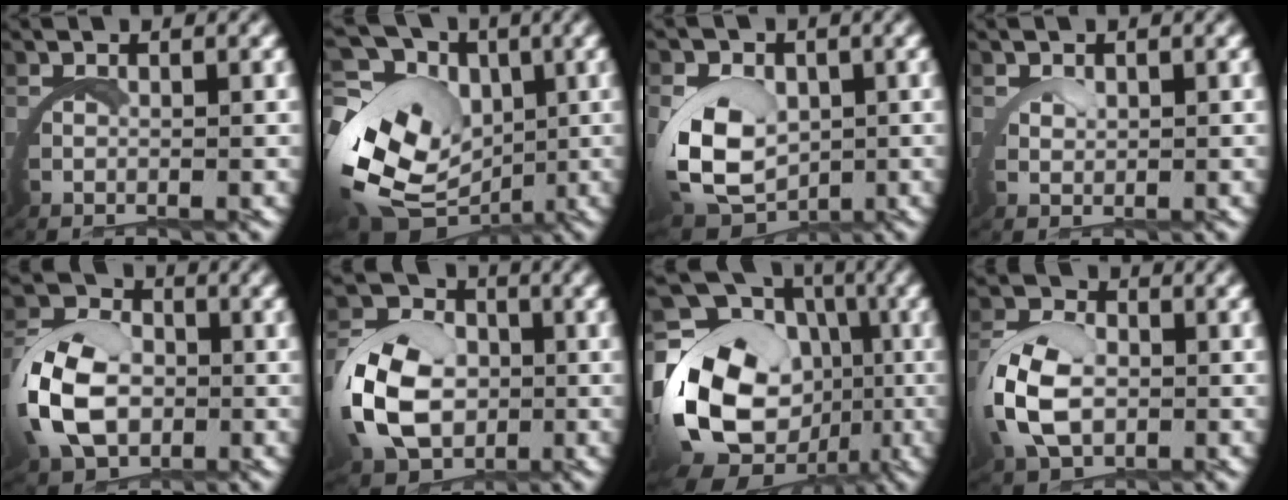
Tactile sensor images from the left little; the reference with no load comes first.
{"total": 12.4, "force": [-0.7, 9.6, 7.9], "torque": [-0.161, -0.043, 0.002]}
{"total": 6.9, "force": [-0.1, 5.1, 4.6], "torque": [-0.125, -0.033, 0.013]}
{"total": 1.3, "force": [1.2, -0.3, 0.3], "torque": [-0.012, -0.004, 0.027]}
{"total": 6.8, "force": [0.2, 4.7, 4.9], "torque": [-0.111, 0.001, 0.003]}
{"total": 8.0, "force": [-0.1, 5.9, 5.4], "torque": [-0.127, -0.011, -0.001]}
{"total": 15.5, "force": [-1.8, 12.7, 8.7], "torque": [-0.196, -0.053, -0.022]}
{"total": 5.1, "force": [0.4, 3.2, 4.0], "torque": [-0.104, 0.004, 0.008]}